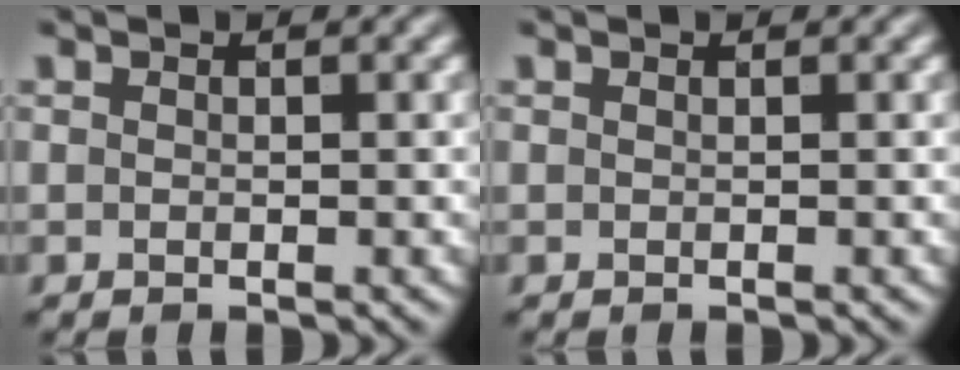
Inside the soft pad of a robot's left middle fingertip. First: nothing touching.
{"total": 0.0}